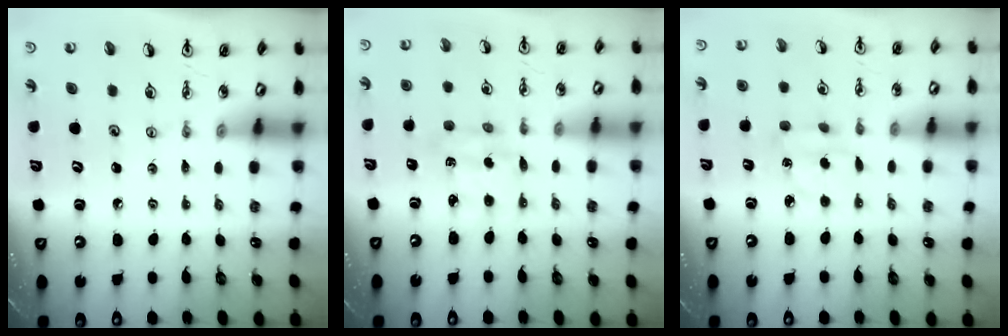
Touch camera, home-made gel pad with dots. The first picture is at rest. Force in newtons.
{"total": 2.5, "press": 2.5, "slide": 0.3}
{"total": 3.9, "press": 3.9, "slide": 0.4}